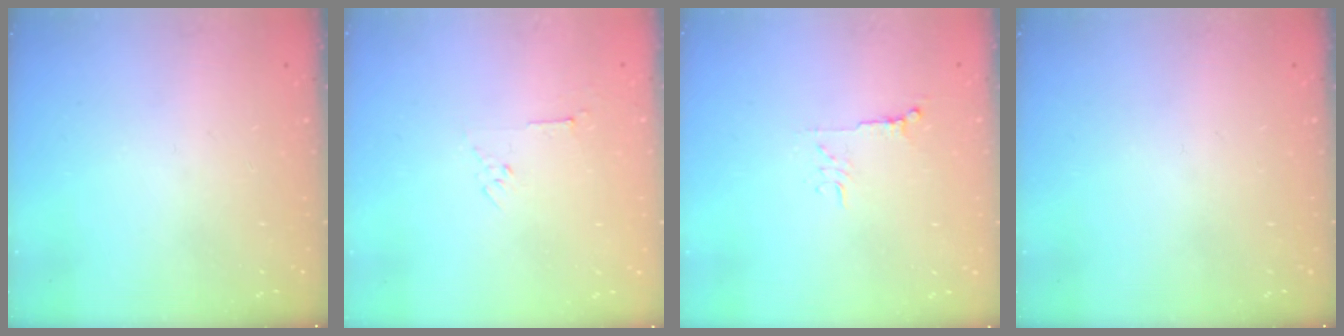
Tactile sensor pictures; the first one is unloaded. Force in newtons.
{"total": 3.0, "press": 3.0, "slide": 0.7}
{"total": 5.4, "press": 5.3, "slide": 0.7}
{"total": 0.0}